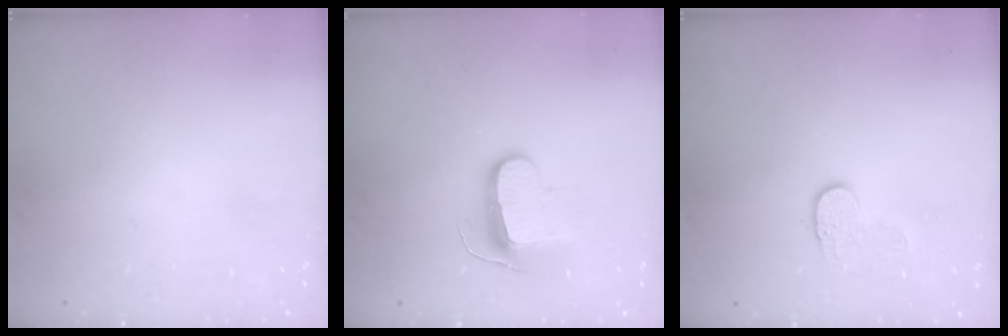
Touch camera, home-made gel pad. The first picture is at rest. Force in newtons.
{"total": 9.9, "press": 9.9, "slide": 0.1}
{"total": 4.1, "press": 4.1, "slide": 0.3}